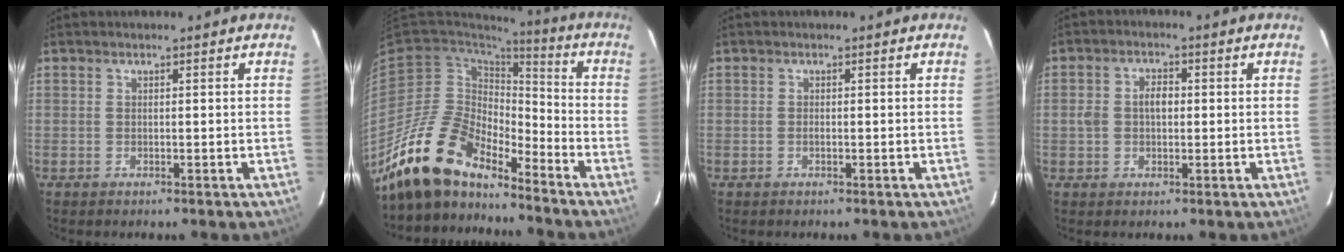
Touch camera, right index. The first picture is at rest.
{"total": 16.3, "force": [-13.8, 5.2, 6.8], "torque": [-0.132, -0.001, -0.260]}
{"total": 0.6, "force": [-0.2, 0.3, 0.5], "torque": [-0.010, 0.000, -0.005]}
{"total": 4.1, "force": [0.0, 2.9, 2.9], "torque": [-0.053, 0.011, 0.000]}